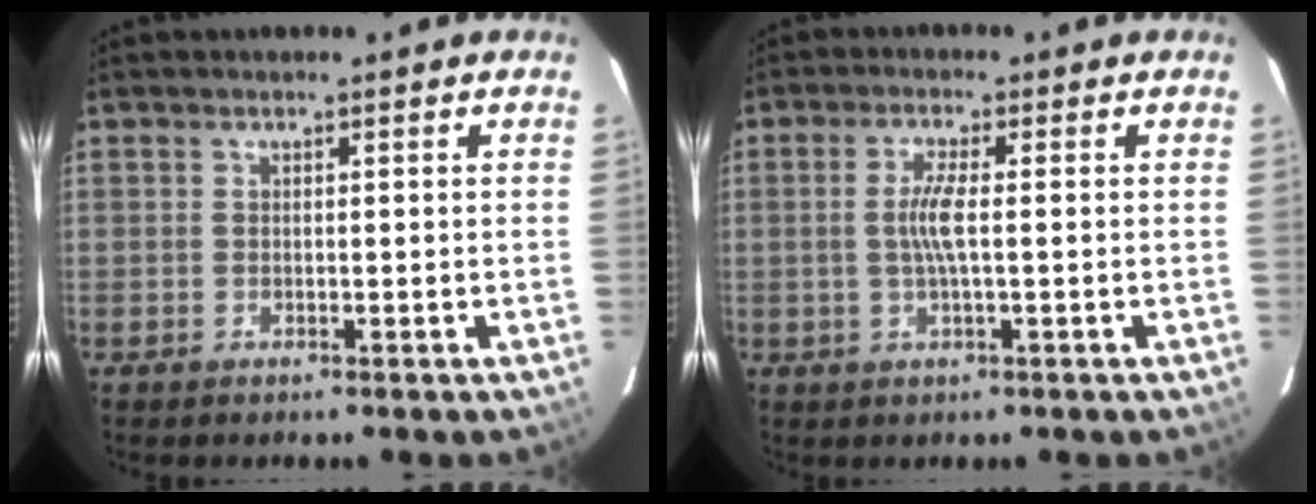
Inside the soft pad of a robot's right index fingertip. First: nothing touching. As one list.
[{"total": 4.5, "force": [-0.2, 0.3, 4.4], "torque": [-0.086, -0.001, -0.003]}]